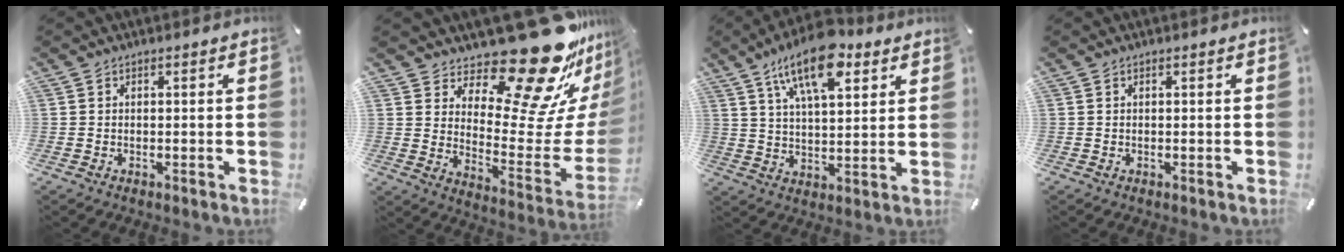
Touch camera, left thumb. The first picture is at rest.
{"total": 26.7, "force": [19.3, 9.7, 15.7], "torque": [-0.198, -0.151, 0.313]}
{"total": 16.0, "force": [9.4, 7.1, 10.9], "torque": [-0.178, -0.029, 0.159]}
{"total": 0.0}